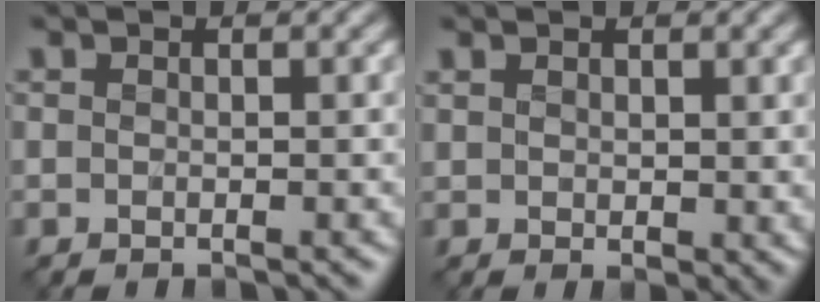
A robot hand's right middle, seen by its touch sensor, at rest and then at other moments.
{"total": 1.7, "force": [1.0, 0.7, 1.2], "torque": [-0.019, -0.002, 0.024]}